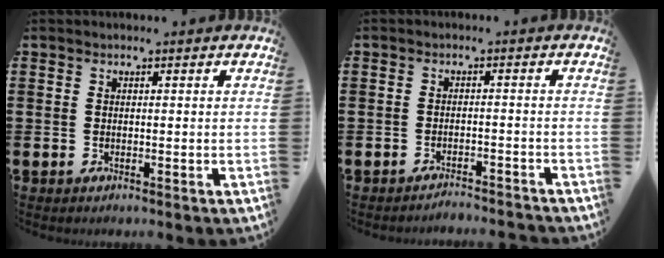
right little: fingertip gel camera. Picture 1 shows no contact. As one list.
[{"total": 1.8, "force": [-1.8, -0.1, 0.0], "torque": [-0.003, 0.005, -0.037]}]